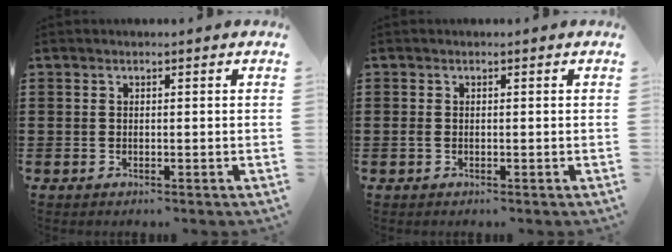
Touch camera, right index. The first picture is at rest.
{"total": 0.6, "force": [-0.2, 0.4, 0.5], "torque": [-0.018, -0.003, -0.007]}